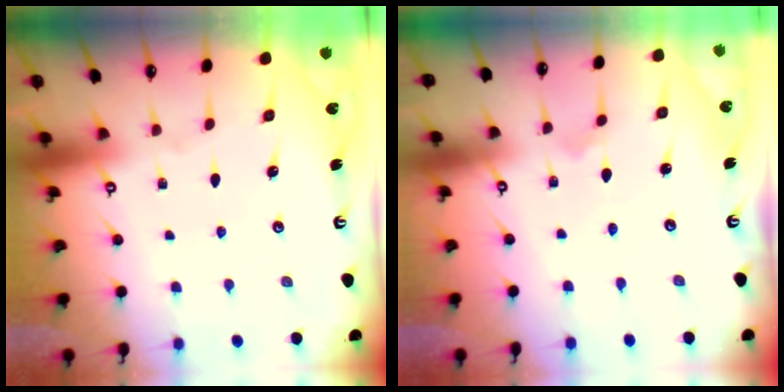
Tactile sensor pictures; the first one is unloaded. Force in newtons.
{"total": 1.8, "press": 1.7, "slide": 0.1}